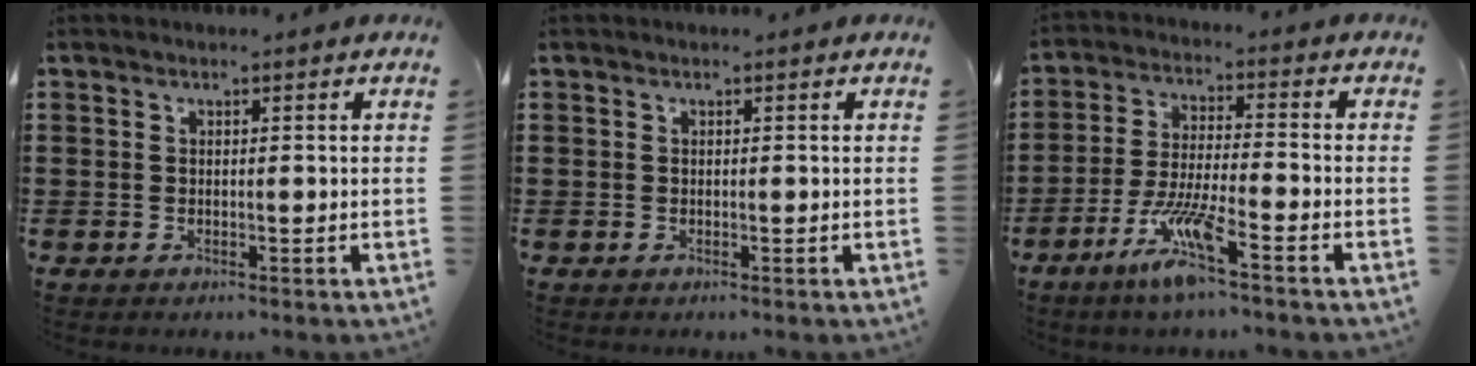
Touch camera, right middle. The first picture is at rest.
{"total": 0.0}
{"total": 8.3, "force": [-5.3, 0.8, 6.3], "torque": [-0.134, -0.009, -0.100]}